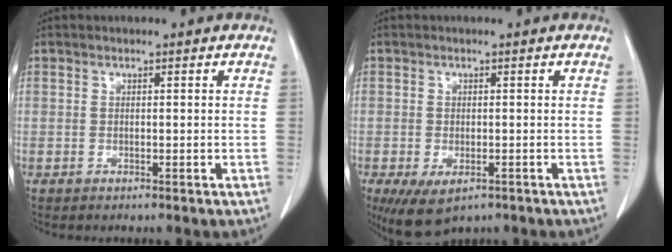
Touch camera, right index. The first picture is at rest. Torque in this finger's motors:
{"motor_torque": [0.76, -0.74, 0.14, 0.04]}